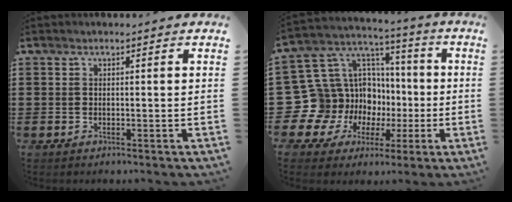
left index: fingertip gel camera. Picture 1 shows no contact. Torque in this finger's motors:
{"motor_torque": [1.23, 0.91, 0.50, 0.01]}